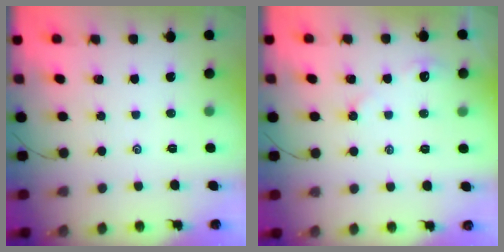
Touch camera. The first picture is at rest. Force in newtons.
{"total": 3.2, "press": 3.1, "slide": 0.7}